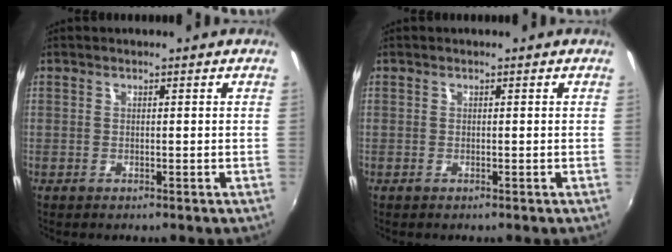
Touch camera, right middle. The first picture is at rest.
{"total": 0.0}